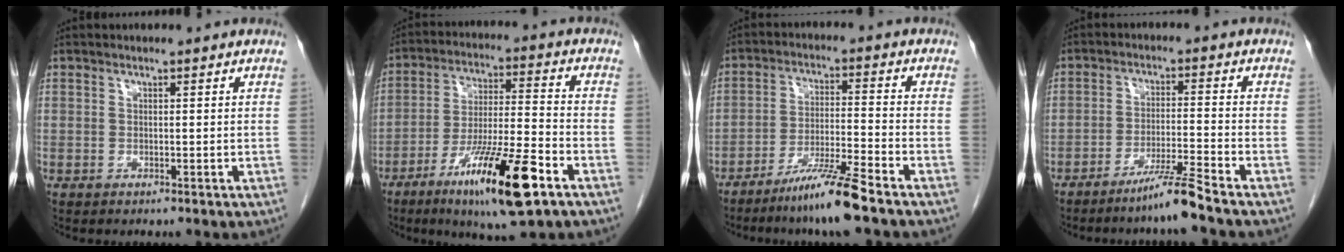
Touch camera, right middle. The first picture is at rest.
{"total": 16.0, "force": [-8.6, 1.5, 13.4], "torque": [-0.238, -0.028, -0.143]}
{"total": 8.6, "force": [-6.5, -0.9, 5.6], "torque": [-0.101, -0.030, -0.122]}
{"total": 6.1, "force": [-4.8, -1.6, 3.4], "torque": [-0.057, -0.023, -0.095]}